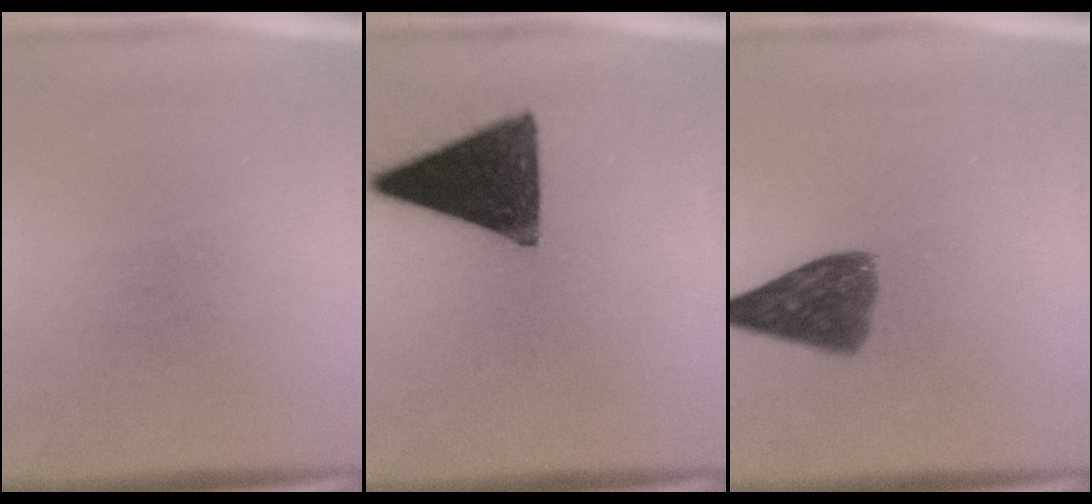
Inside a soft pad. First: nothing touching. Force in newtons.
{"total": 14.9}
{"total": 7.6}